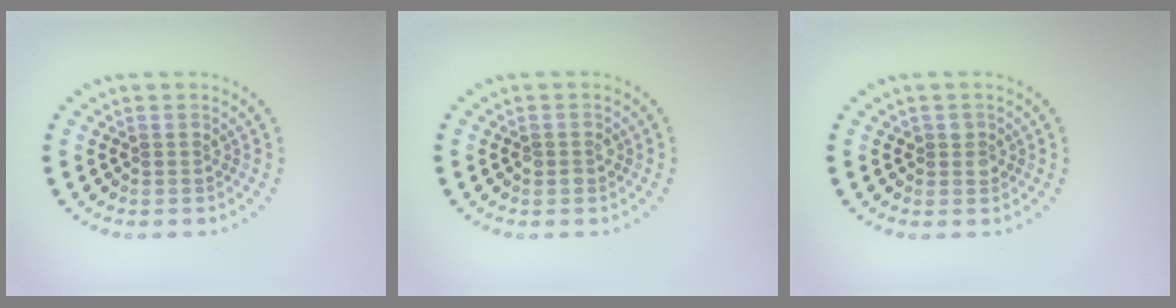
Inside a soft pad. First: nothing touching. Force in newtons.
{"total": 1.0, "press": 1.0, "slide": 0.2}
{"total": 1.4, "press": 1.2, "slide": 0.7}